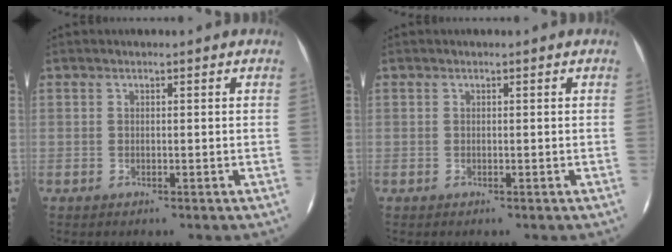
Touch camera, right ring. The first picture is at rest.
{"total": 0.0}